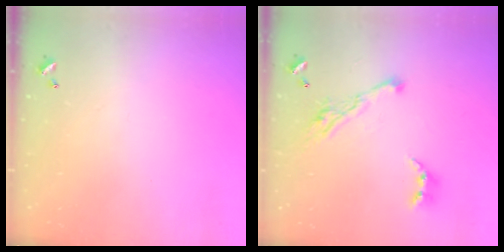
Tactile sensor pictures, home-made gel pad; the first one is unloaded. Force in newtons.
{"total": 9.2, "press": 9.1, "slide": 1.1}